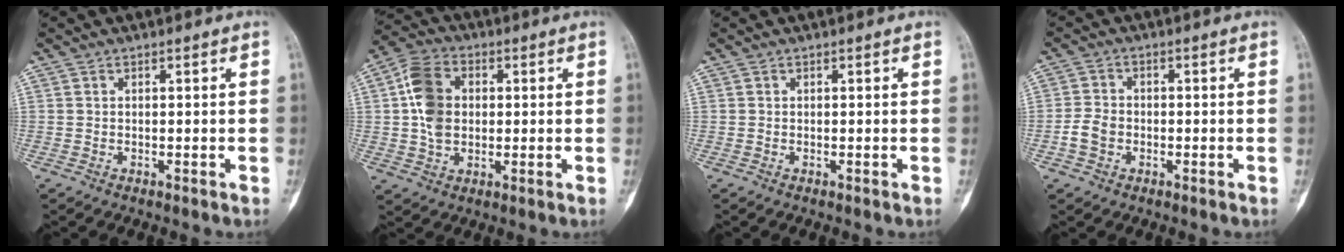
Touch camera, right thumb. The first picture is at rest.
{"total": 9.7, "force": [1.0, 7.1, 6.5], "torque": [-0.108, 0.013, 0.014]}
{"total": 0.0}
{"total": 4.1, "force": [-1.3, 3.2, 2.3], "torque": [-0.043, 0.012, -0.026]}